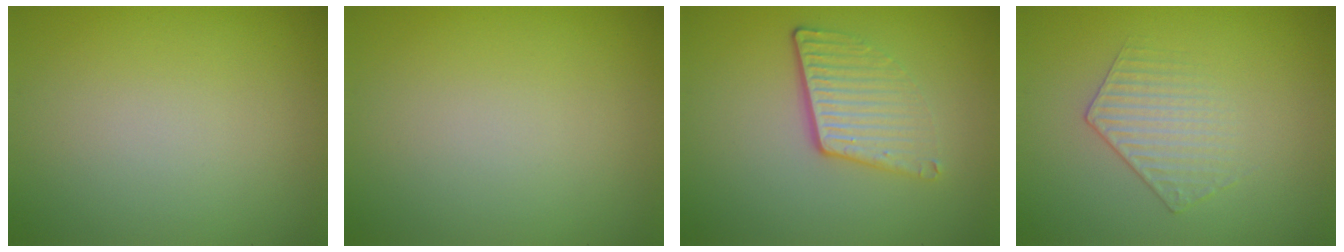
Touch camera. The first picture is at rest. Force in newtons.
{"total": 0.0}
{"total": 3.9, "press": 2.7, "slide": 2.8}
{"total": 1.7, "press": 1.2, "slide": 1.3}